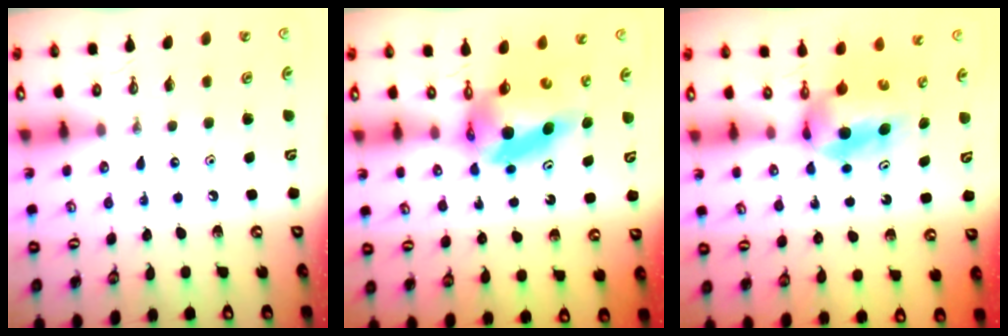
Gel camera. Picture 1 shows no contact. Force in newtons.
{"total": 8.0, "press": 8.0, "slide": 0.9}
{"total": 7.1, "press": 5.4, "slide": 4.6}